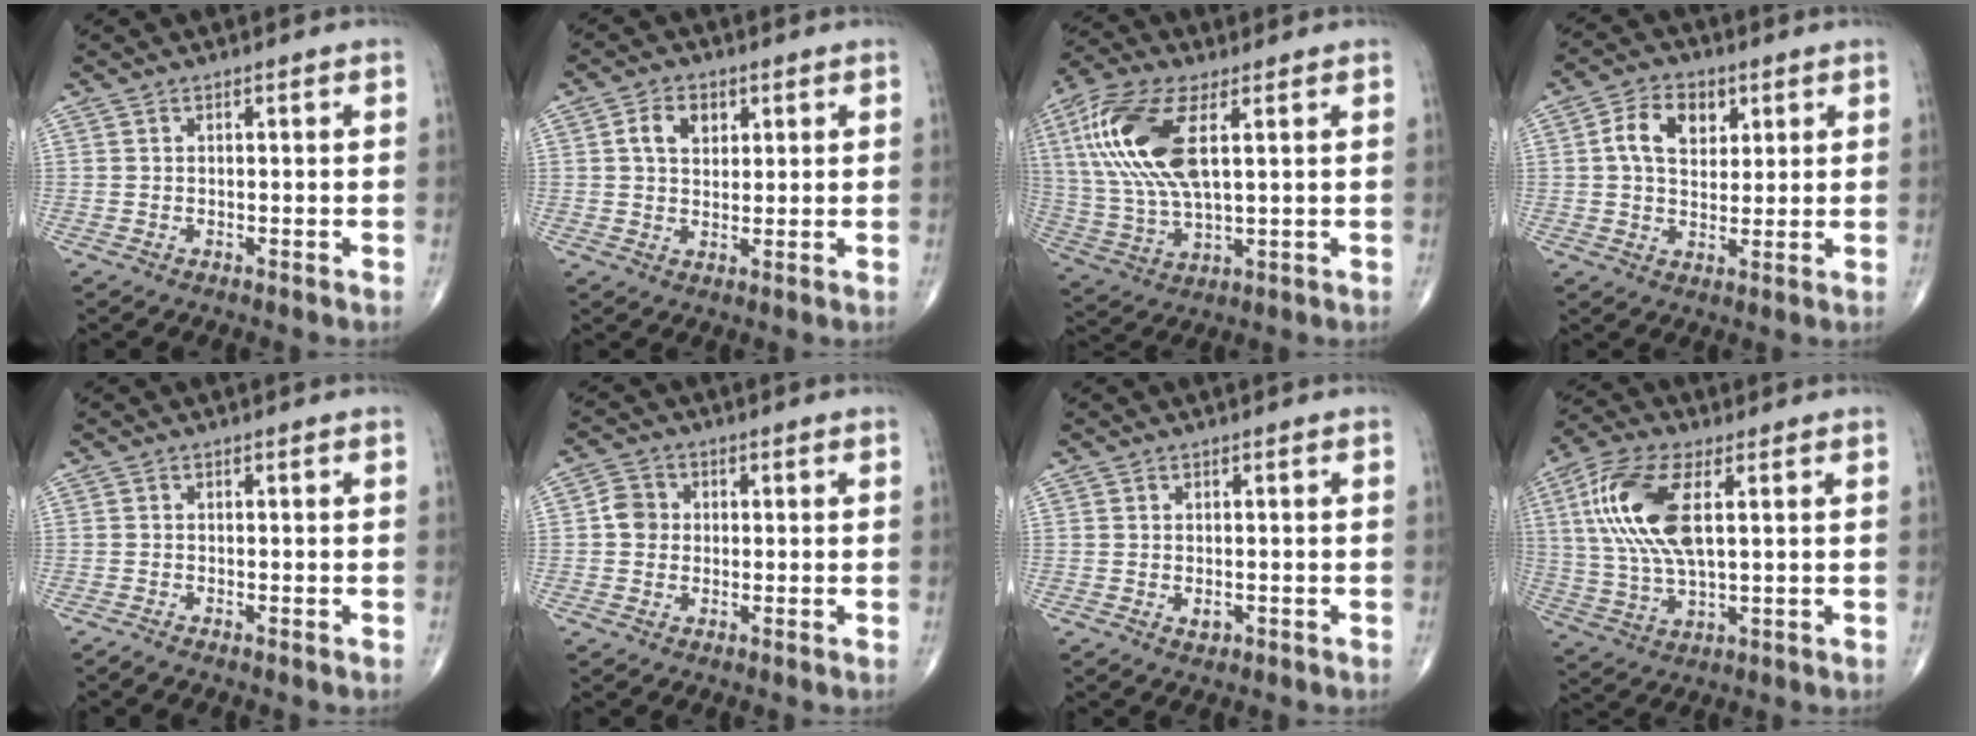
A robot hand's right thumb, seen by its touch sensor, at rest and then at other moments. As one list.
[{"total": 5.2, "force": [1.7, 3.7, 3.2], "torque": [-0.043, -0.001, 0.027]}, {"total": 17.9, "force": [4.9, 7.7, 15.4], "torque": [-0.340, -0.003, 0.094]}, {"total": 8.3, "force": [2.4, 5.7, 5.5], "torque": [-0.074, -0.003, 0.038]}, {"total": 0.7, "force": [-0.6, 0.0, 0.4], "torque": [-0.014, 0.000, -0.014]}, {"total": 3.9, "force": [0.0, 3.6, 1.6], "torque": [-0.015, 0.007, -0.006]}, {"total": 2.4, "force": [-0.9, 1.6, 1.5], "torque": [-0.011, 0.003, -0.006]}, {"total": 15.1, "force": [3.7, 6.5, 13.1], "torque": [-0.288, 0.002, 0.072]}]